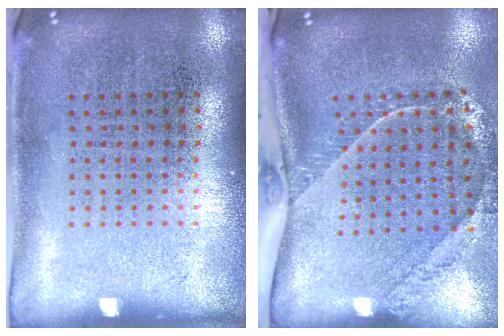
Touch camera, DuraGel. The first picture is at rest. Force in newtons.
{"total": 2.4, "press": 1.7, "slide": 1.8}